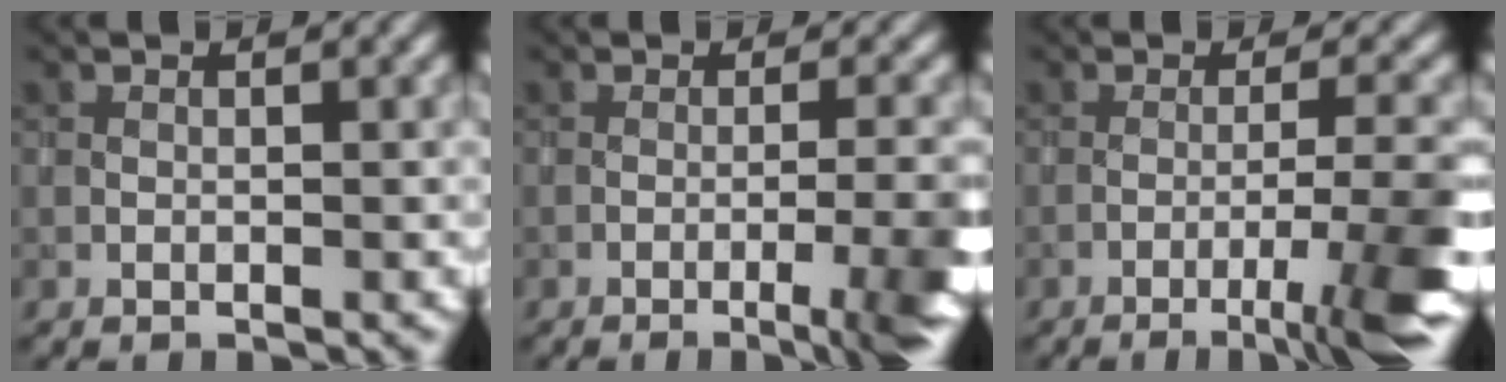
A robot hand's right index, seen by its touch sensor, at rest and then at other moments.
{"total": 6.6, "force": [-2.5, 1.6, 5.9], "torque": [-0.066, 0.001, -0.033]}
{"total": 6.8, "force": [-3.2, 0.6, 5.9], "torque": [-0.081, 0.007, -0.053]}